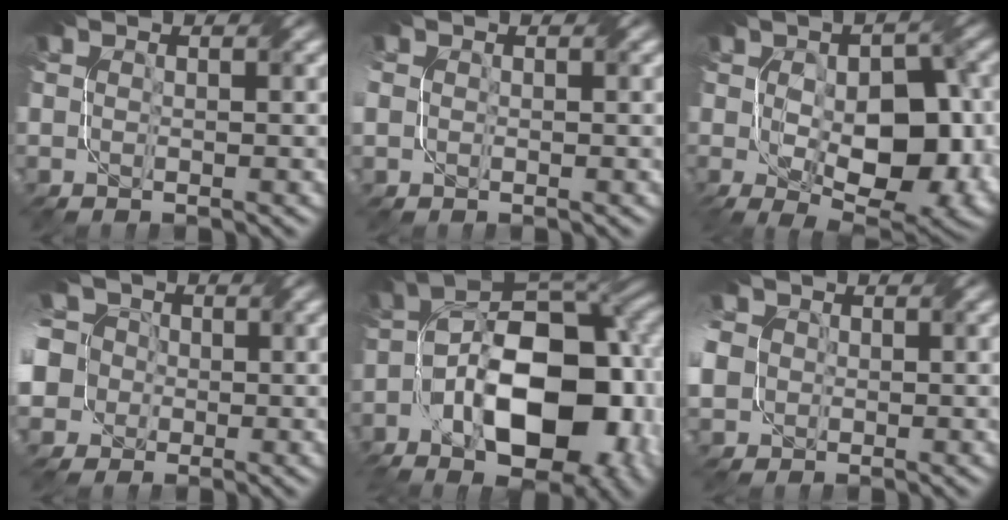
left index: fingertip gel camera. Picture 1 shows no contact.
{"total": 1.7, "force": [0.5, 1.6, 0.5], "torque": [-0.004, 0.012, 0.009]}
{"total": 11.6, "force": [-1.4, 6.3, 9.6], "torque": [-0.154, -0.012, -0.007]}
{"total": 10.8, "force": [-0.8, 9.9, 4.4], "torque": [-0.109, 0.017, -0.045]}
{"total": 17.8, "force": [-4.7, 10.2, 13.8], "torque": [-0.215, 0.007, -0.072]}
{"total": 7.2, "force": [0.5, 6.4, 3.4], "torque": [-0.096, 0.021, -0.014]}